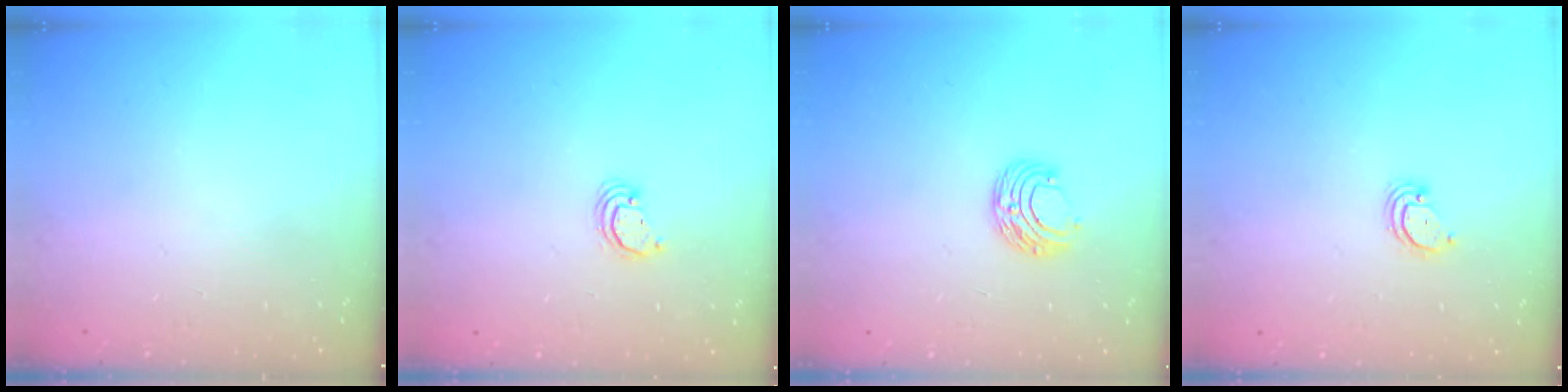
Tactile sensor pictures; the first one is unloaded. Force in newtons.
{"total": 2.7, "press": 2.7, "slide": 0.2}
{"total": 7.6, "press": 7.5, "slide": 0.6}
{"total": 2.3, "press": 2.3, "slide": 0.2}